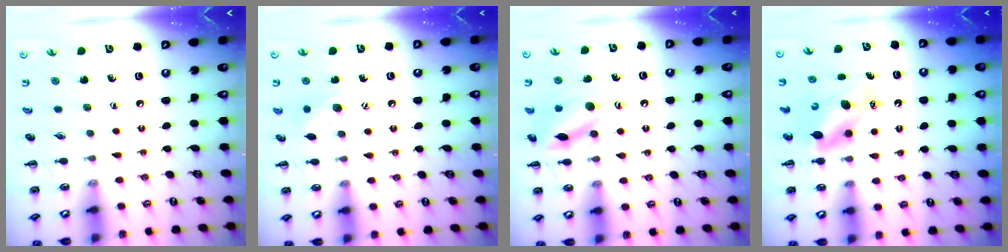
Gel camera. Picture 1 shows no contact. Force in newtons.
{"total": 9.1, "press": 9.0, "slide": 1.5}
{"total": 13.2, "press": 13.1, "slide": 1.1}
{"total": 7.2, "press": 7.0, "slide": 1.6}